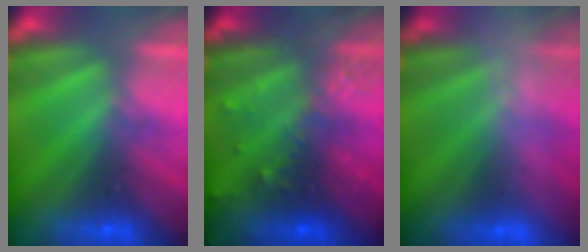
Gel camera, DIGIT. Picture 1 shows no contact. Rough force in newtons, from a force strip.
{"total": 5.7}
{"total": 2.8}